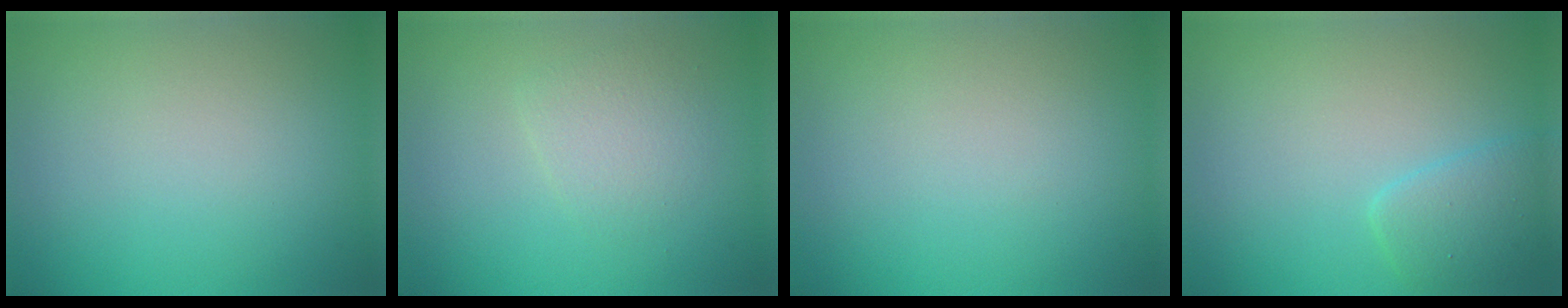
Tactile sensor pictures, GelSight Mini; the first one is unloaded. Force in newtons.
{"total": 2.0, "press": 2.0, "slide": 0.2}
{"total": 0.0}
{"total": 2.3, "press": 2.3, "slide": 0.1}